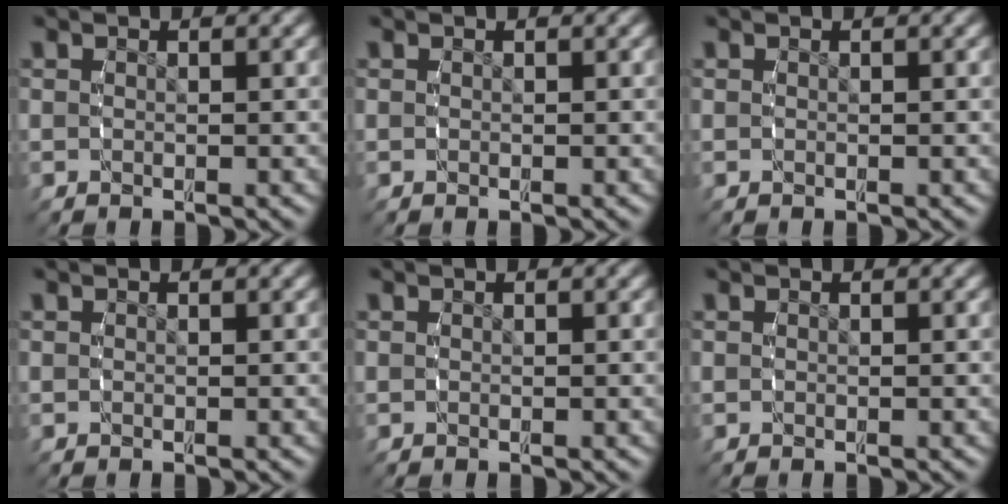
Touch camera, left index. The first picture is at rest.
{"total": 0.0}
{"total": 0.0}
{"total": 0.0}
{"total": 0.0}
{"total": 0.0}